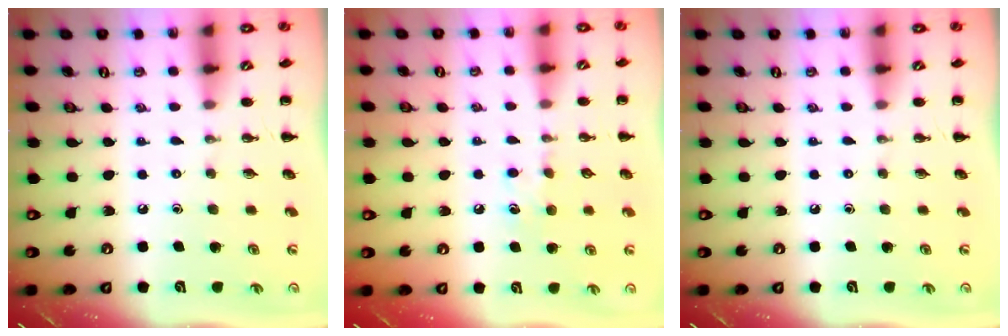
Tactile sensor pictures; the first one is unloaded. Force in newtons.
{"total": 5.5, "press": 5.2, "slide": 1.7}
{"total": 0.0}